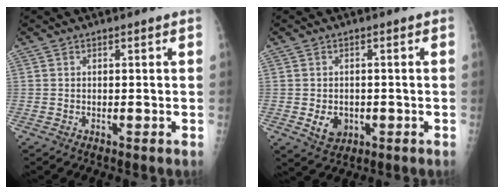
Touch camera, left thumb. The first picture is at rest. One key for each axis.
{"total": 4.4, "fx": -0.9, "fy": 3.6, "fz": 2.4, "tx": -0.021, "ty": 0.000, "tz": -0.003}